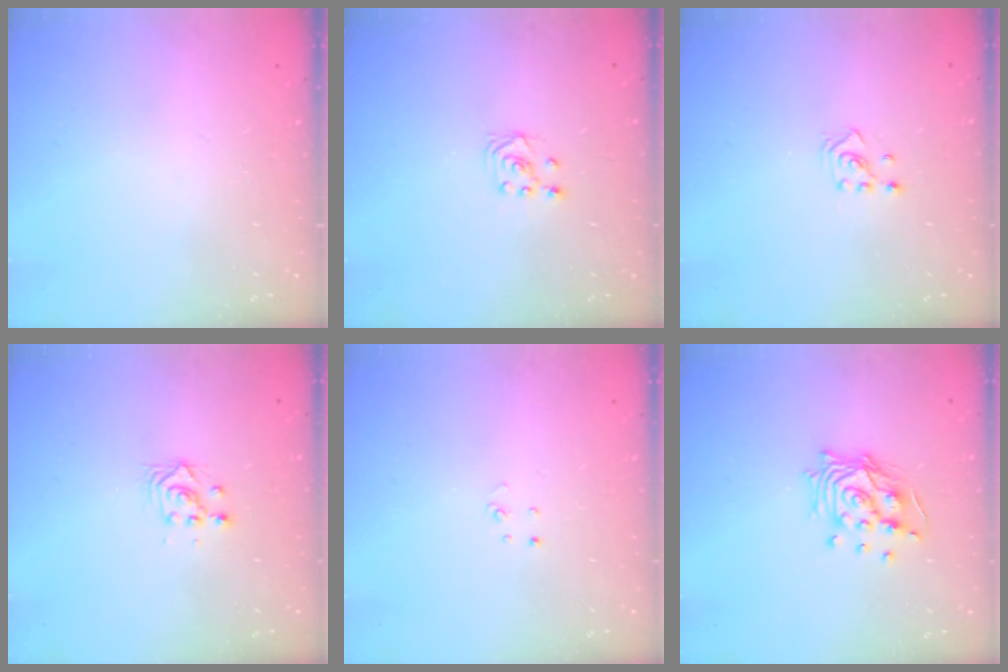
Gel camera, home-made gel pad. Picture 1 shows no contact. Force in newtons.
{"total": 2.3, "press": 2.2, "slide": 0.6}
{"total": 2.1, "press": 2.1, "slide": 0.3}
{"total": 3.0, "press": 3.0, "slide": 0.1}
{"total": 2.7, "press": 2.7, "slide": 0.3}
{"total": 12.8, "press": 12.8, "slide": 1.3}